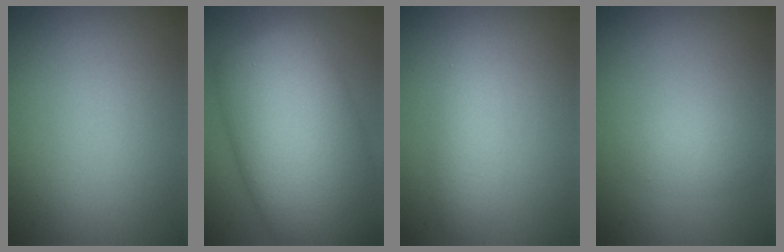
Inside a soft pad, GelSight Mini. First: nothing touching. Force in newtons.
{"total": 16.9, "press": 16.9, "slide": 0.7}
{"total": 2.4, "press": 2.4, "slide": 0.0}
{"total": 1.8, "press": 1.8, "slide": 0.2}